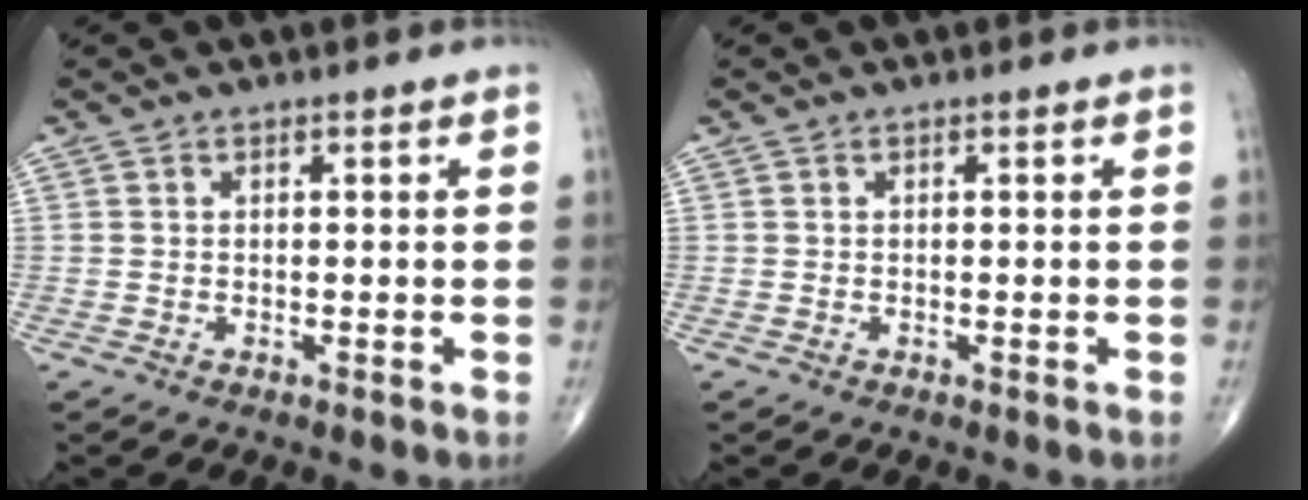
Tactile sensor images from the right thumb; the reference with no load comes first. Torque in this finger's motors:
{"motor_torque": [0.03, 0.04, -0.02, 0.02, 0.00]}